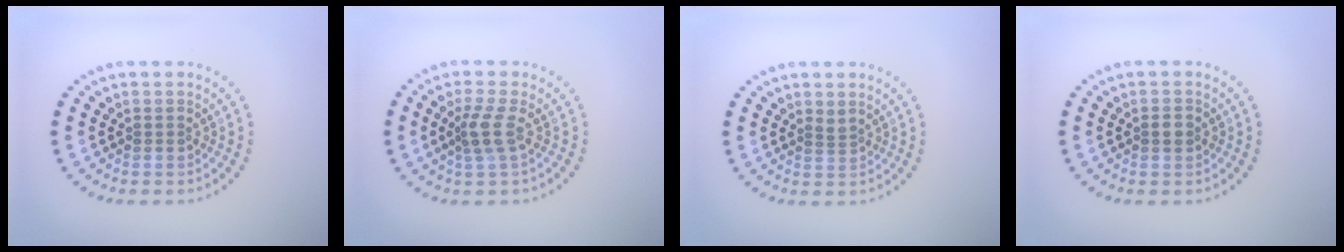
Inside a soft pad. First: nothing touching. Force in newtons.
{"total": 2.4, "press": 1.8, "slide": 1.6}
{"total": 0.6, "press": 0.4, "slide": 0.5}
{"total": 1.3, "press": 1.3, "slide": 0.1}